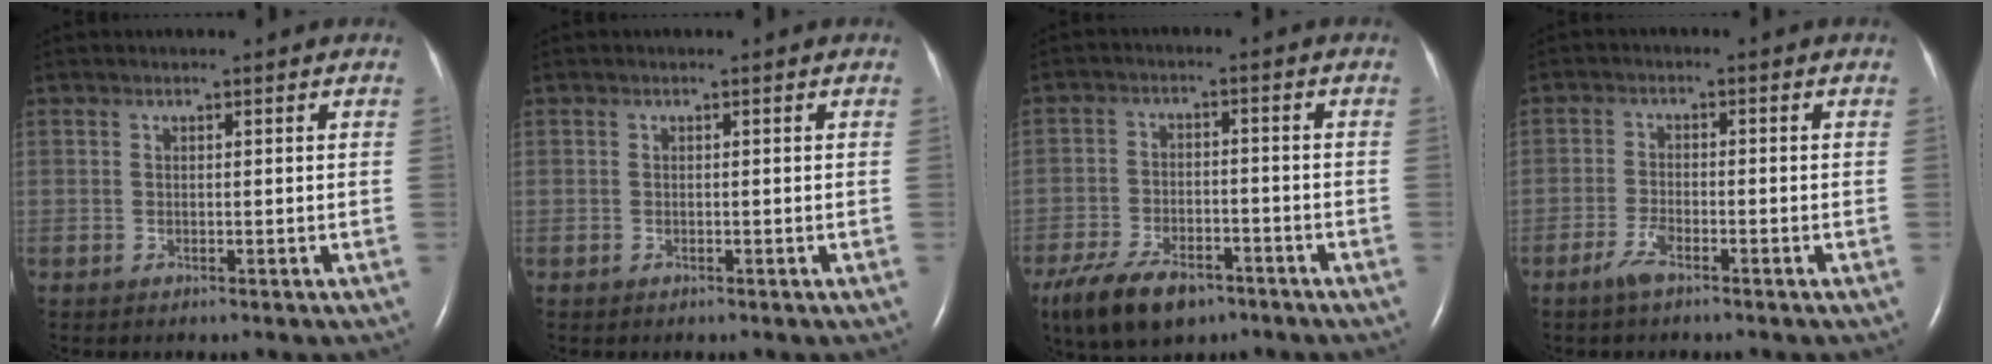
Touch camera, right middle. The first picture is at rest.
{"total": 0.0}
{"total": 10.9, "force": [-7.5, 4.9, 6.2], "torque": [-0.119, -0.012, -0.127]}
{"total": 3.1, "force": [-2.2, 0.6, 2.1], "torque": [-0.051, -0.002, -0.045]}